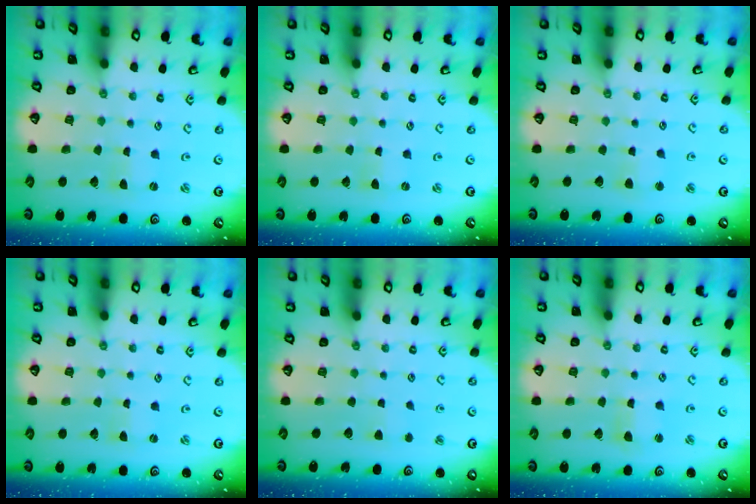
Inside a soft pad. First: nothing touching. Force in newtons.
{"total": 0.0}
{"total": 2.5, "press": 2.4, "slide": 0.5}
{"total": 0.0}
{"total": 2.7, "press": 2.7, "slide": 0.4}
{"total": 2.6, "press": 2.5, "slide": 0.3}